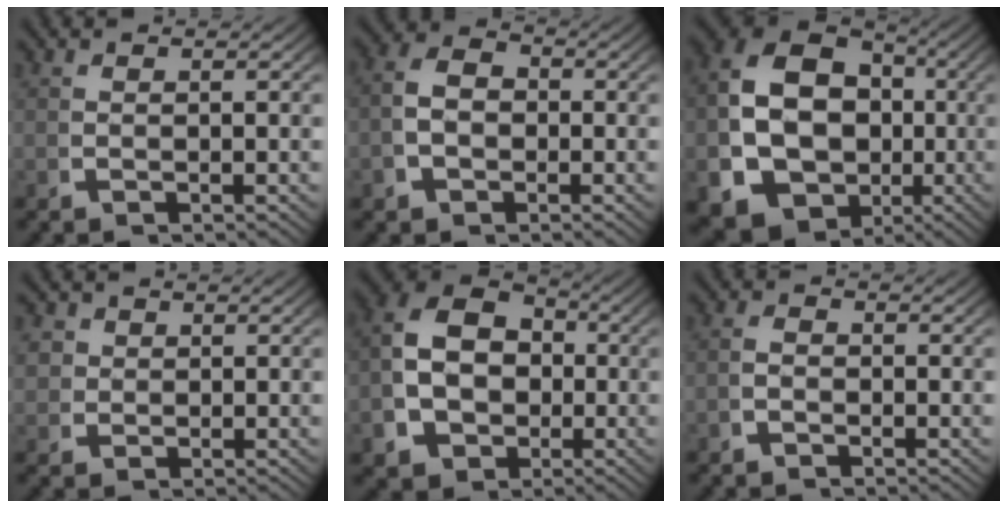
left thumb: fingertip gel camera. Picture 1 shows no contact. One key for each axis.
{"total": 4.5, "fx": -0.2, "fy": 3.5, "fz": 2.8, "tx": -0.057, "ty": -0.004, "tz": -0.007}
{"total": 17.7, "fx": -3.1, "fy": 14.9, "fz": 9.1, "tx": -0.225, "ty": -0.063, "tz": -0.041}
{"total": 3.2, "fx": 0.9, "fy": 2.8, "fz": 1.0, "tx": -0.029, "ty": -0.008, "tz": 0.017}
{"total": 12.5, "fx": -0.1, "fy": 10.2, "fz": 7.2, "tx": -0.158, "ty": -0.026, "tz": 0.004}
{"total": 1.3, "fx": -0.6, "fy": 0.9, "fz": 0.7, "tx": -0.016, "ty": -0.002, "tz": -0.014}